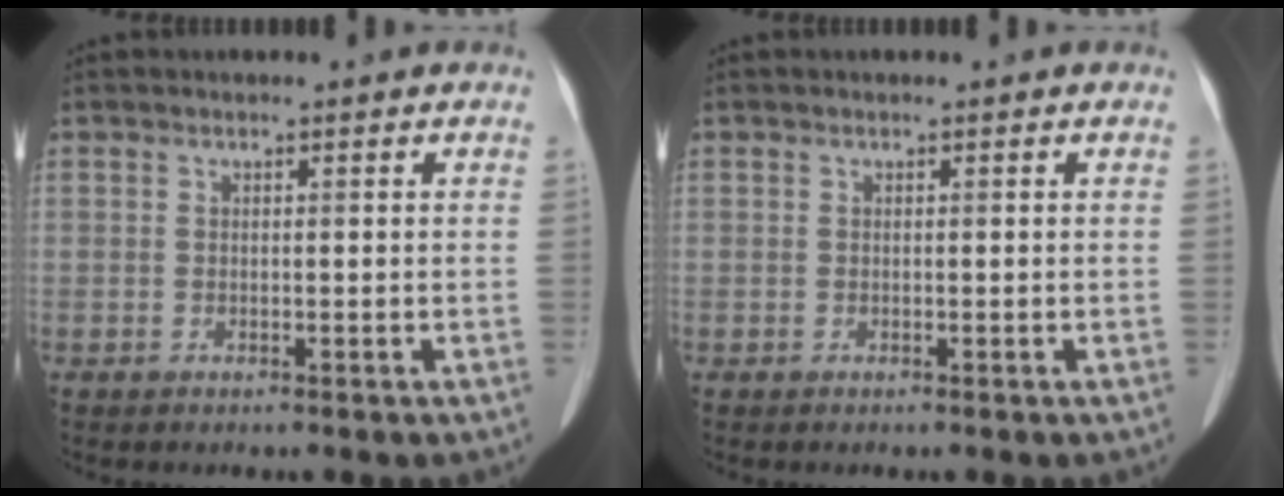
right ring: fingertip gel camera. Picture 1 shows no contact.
{"total": 0.0}